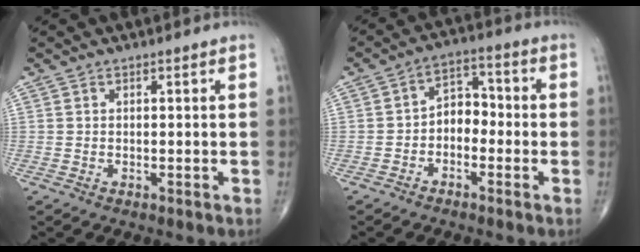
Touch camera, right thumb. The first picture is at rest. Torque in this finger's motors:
{"motor_torque": [-0.05, -0.24, 0.24, 0.13, 0.08]}